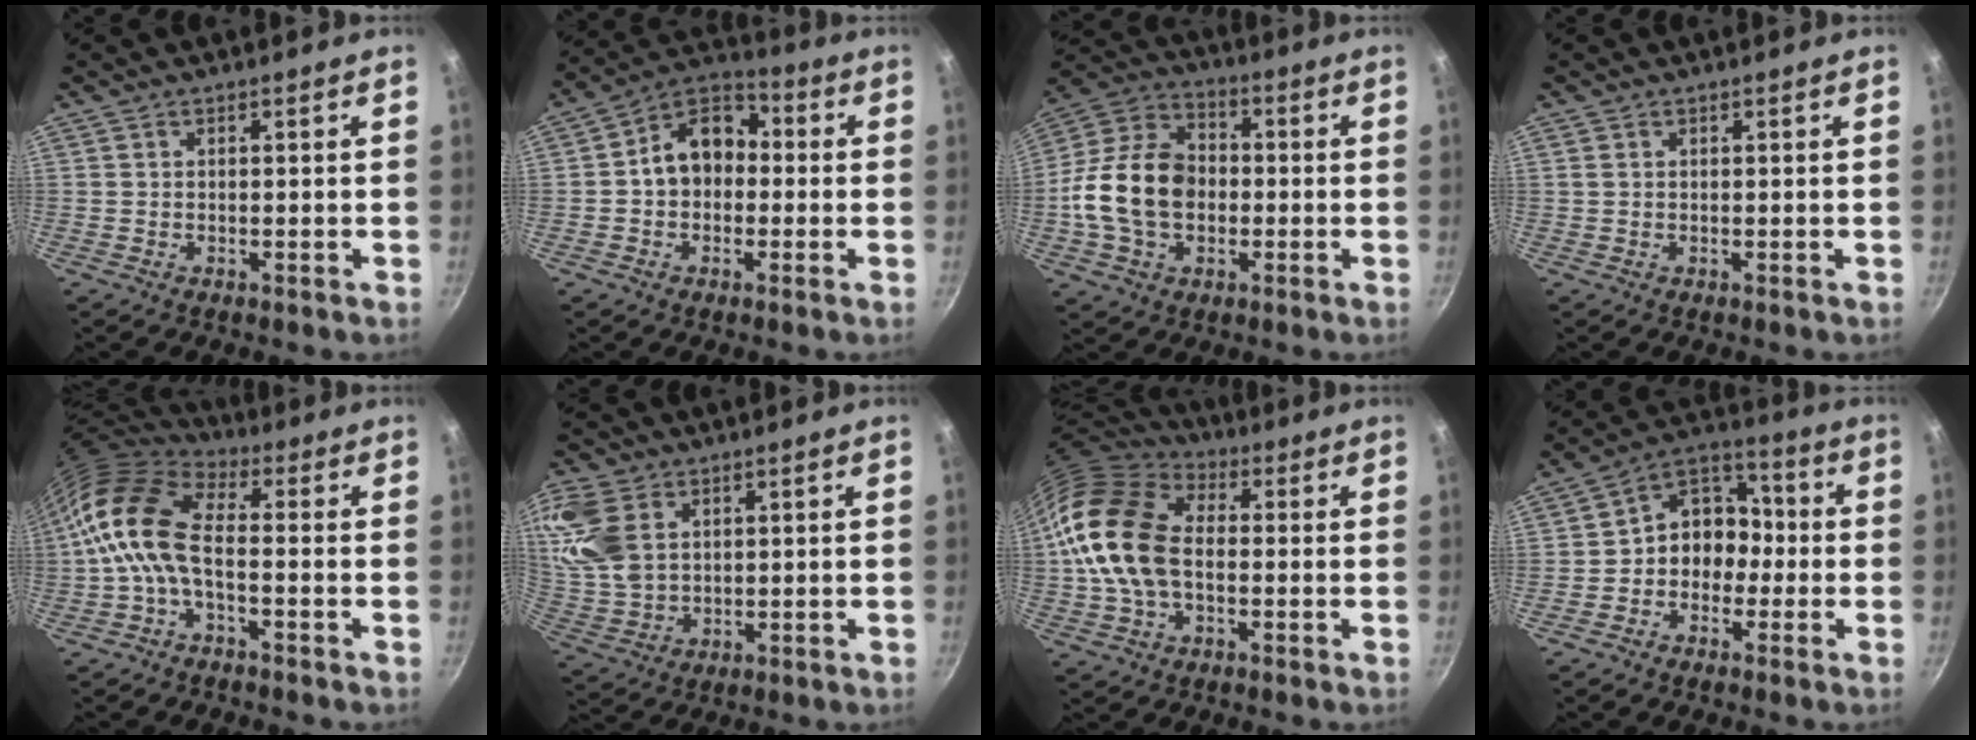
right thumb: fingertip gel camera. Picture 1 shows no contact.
{"total": 11.1, "force": [-0.1, 8.5, 7.1], "torque": [-0.070, 0.038, -0.023]}
{"total": 16.8, "force": [-1.7, 12.2, 11.4], "torque": [-0.193, 0.032, -0.044]}
{"total": 0.6, "force": [0.3, 0.5, 0.3], "torque": [-0.007, 0.001, 0.005]}
{"total": 12.2, "force": [-1.7, 6.3, 10.3], "torque": [-0.199, 0.035, -0.052]}
{"total": 12.9, "force": [4.6, 8.9, 8.2], "torque": [-0.166, -0.014, 0.101]}
{"total": 18.4, "force": [-0.3, 12.4, 13.6], "torque": [-0.250, 0.029, -0.018]}
{"total": 10.1, "force": [-1.7, 8.3, 5.5], "torque": [-0.030, 0.051, -0.045]}